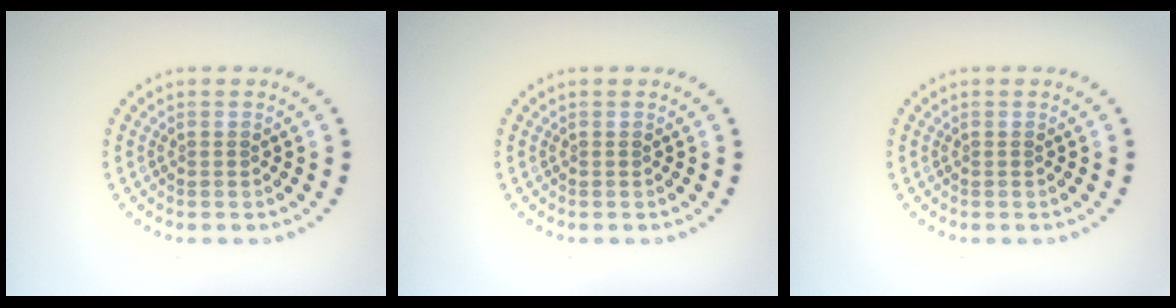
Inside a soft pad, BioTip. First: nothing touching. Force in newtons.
{"total": 0.0}
{"total": 0.0}